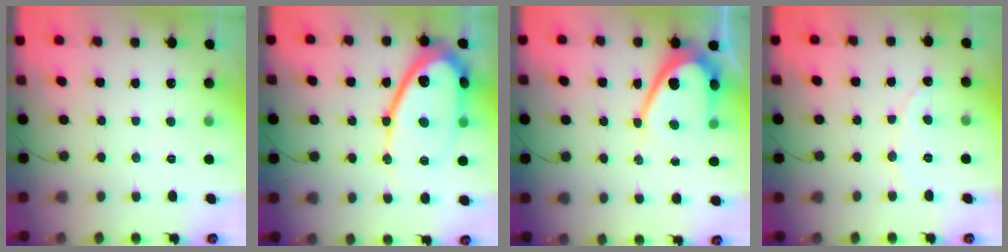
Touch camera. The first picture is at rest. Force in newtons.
{"total": 18.3, "press": 18.2, "slide": 1.5}
{"total": 11.8, "press": 11.7, "slide": 1.0}
{"total": 2.1, "press": 2.1, "slide": 0.1}